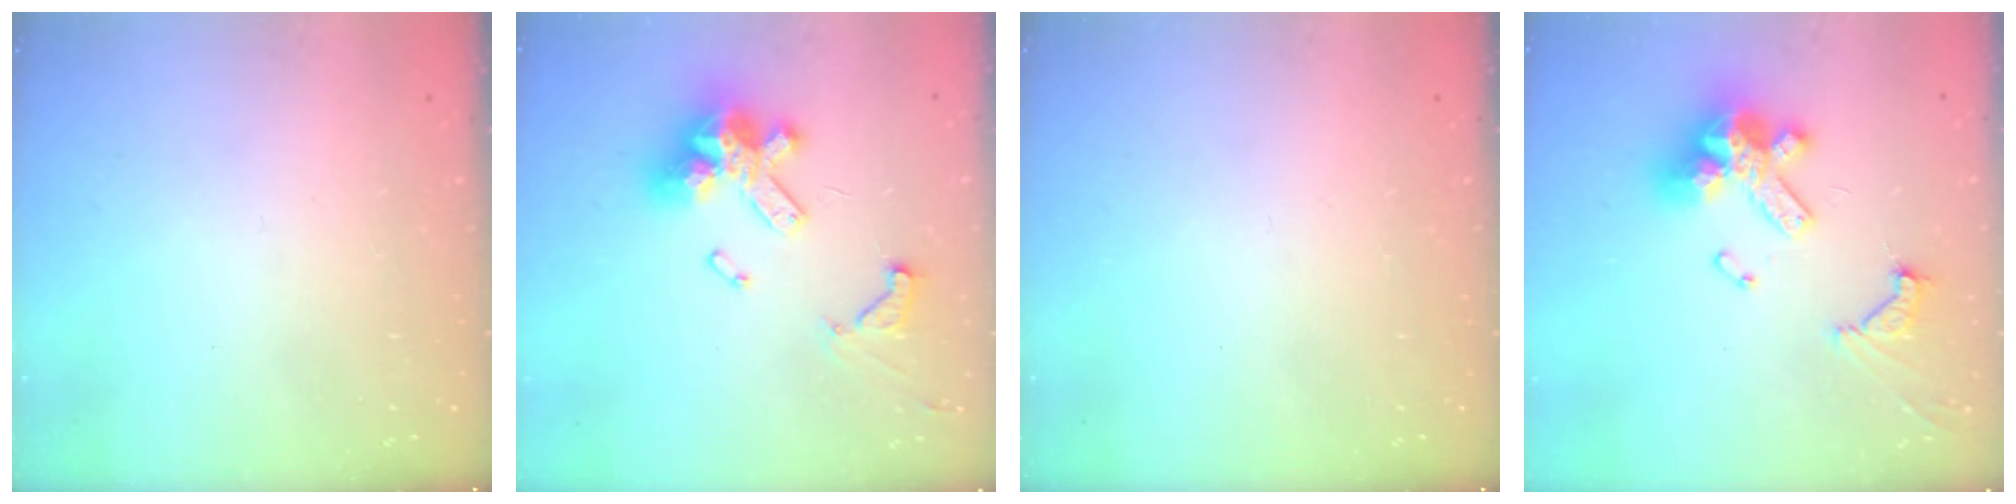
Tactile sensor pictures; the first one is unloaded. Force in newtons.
{"total": 16.8, "press": 16.7, "slide": 2.2}
{"total": 0.0}
{"total": 15.5, "press": 15.4, "slide": 1.8}